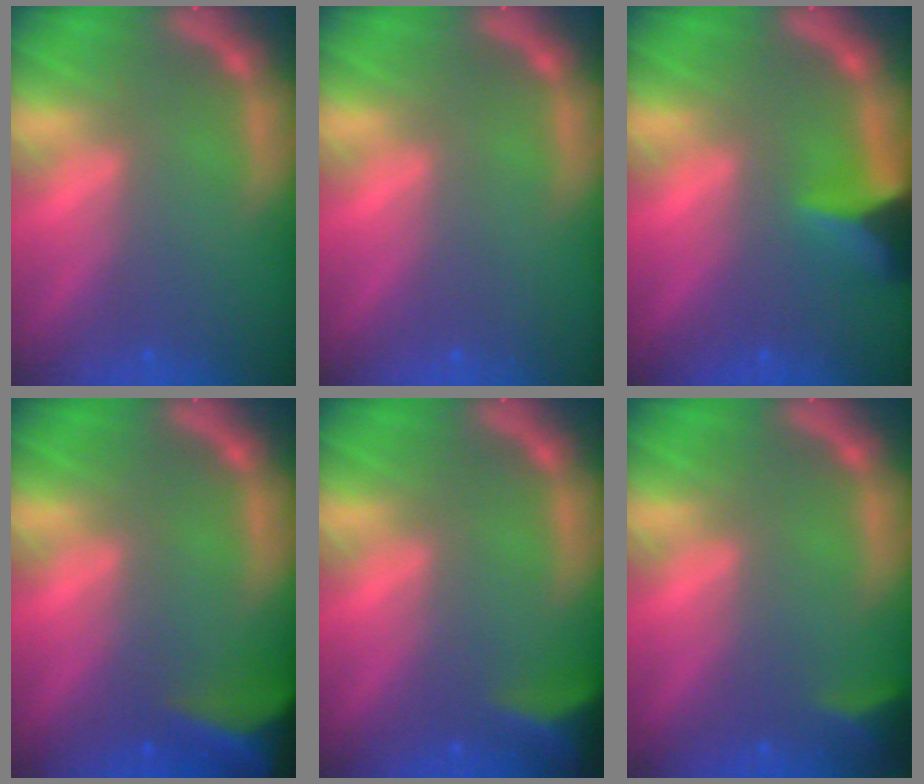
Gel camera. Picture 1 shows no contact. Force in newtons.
{"total": 0.0}
{"total": 4.4}
{"total": 8.5}
{"total": 4.5}
{"total": 2.4}